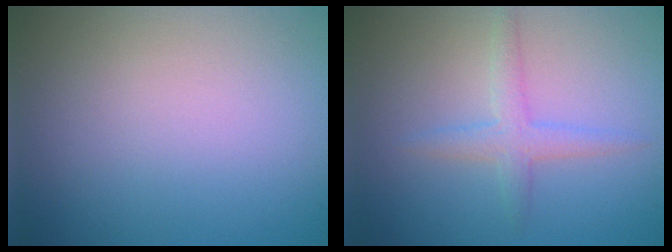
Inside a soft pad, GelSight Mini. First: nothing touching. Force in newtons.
{"total": 2.0, "press": 2.0, "slide": 0.1}